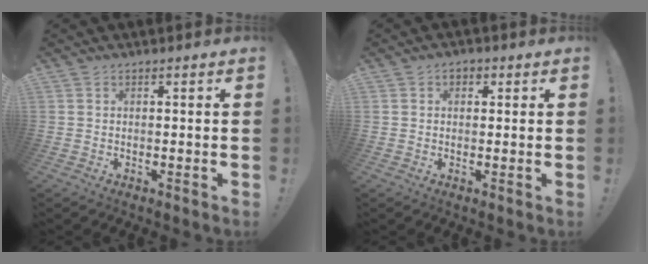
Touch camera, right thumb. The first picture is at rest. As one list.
[{"total": 2.3, "force": [0.6, 1.7, 1.4], "torque": [-0.018, 0.003, 0.009]}]